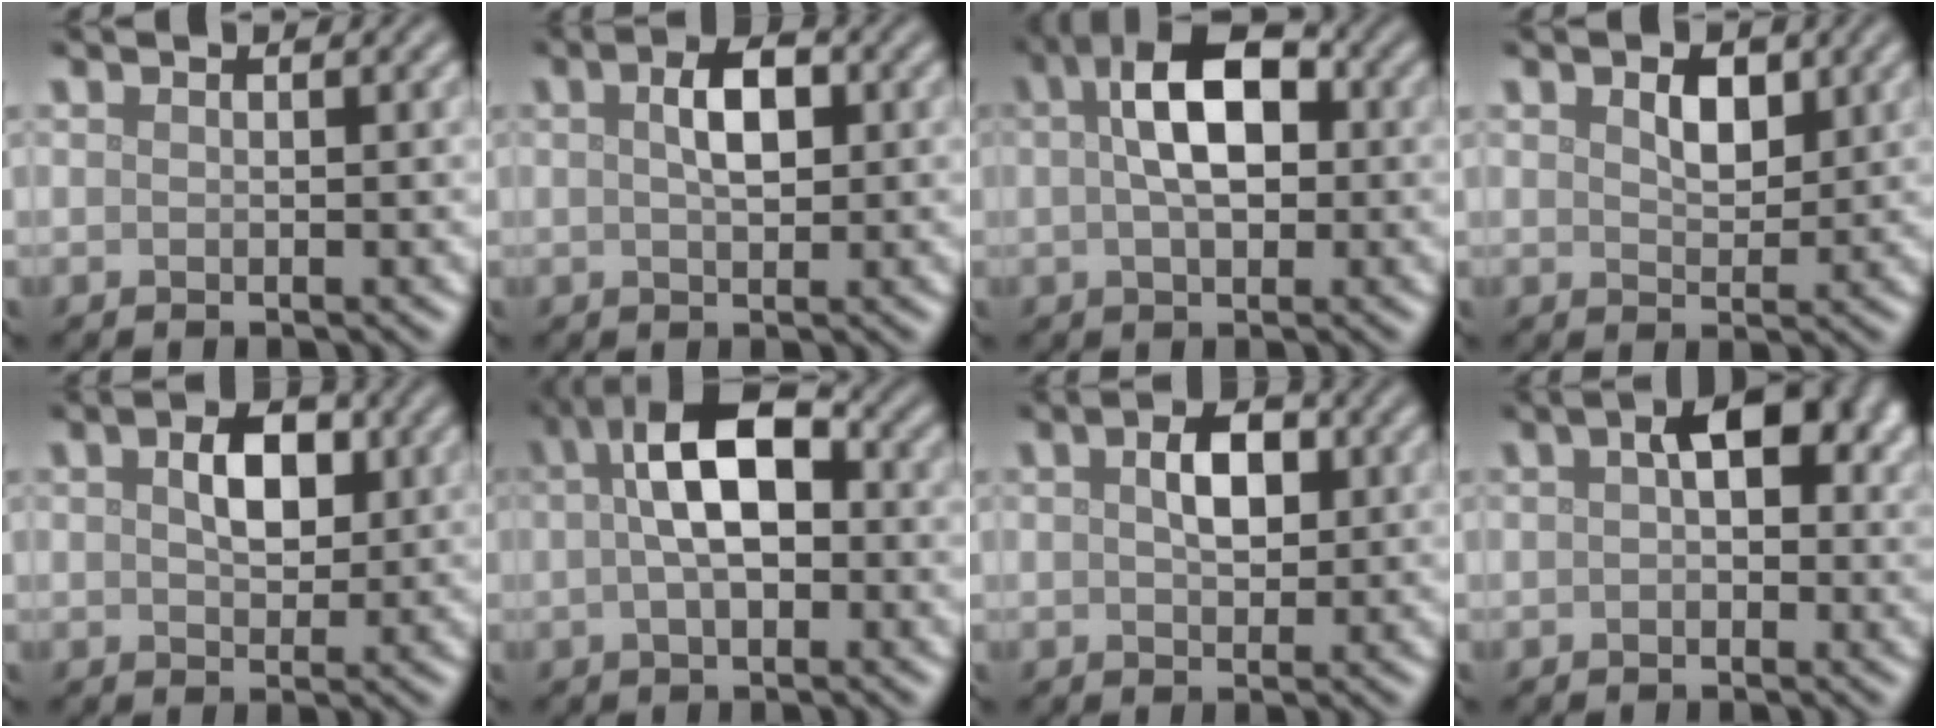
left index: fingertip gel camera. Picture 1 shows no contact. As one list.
[{"total": 3.4, "force": [0.7, 1.7, 2.8], "torque": [-0.052, 0.007, 0.010]}, {"total": 6.8, "force": [1.0, 3.7, 5.7], "torque": [-0.089, 0.020, 0.010]}, {"total": 2.3, "force": [1.0, 1.4, 1.6], "torque": [-0.031, -0.002, 0.017]}, {"total": 3.8, "force": [0.9, 2.3, 2.8], "torque": [-0.051, 0.004, 0.014]}, {"total": 7.5, "force": [0.8, 3.7, 6.4], "torque": [-0.108, 0.021, 0.004]}, {"total": 3.4, "force": [0.7, 2.0, 2.6], "torque": [-0.048, 0.005, 0.010]}, {"total": 4.3, "force": [0.9, 2.4, 3.4], "torque": [-0.036, 0.009, 0.003]}]